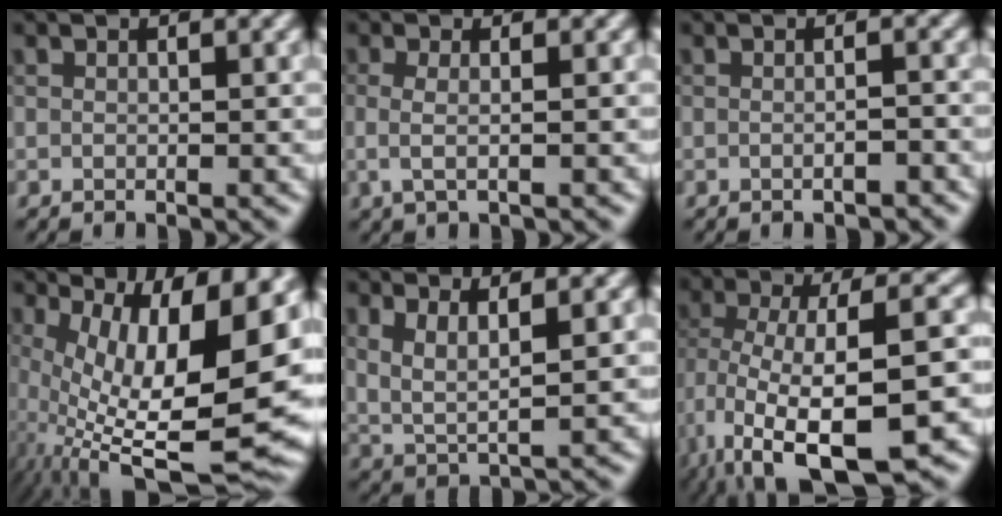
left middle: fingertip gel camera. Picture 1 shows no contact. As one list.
[{"total": 1.9, "force": [-0.1, 0.6, 1.8], "torque": [-0.034, -0.003, -0.006]}, {"total": 1.5, "force": [-0.7, 0.3, 1.3], "torque": [-0.016, 0.001, -0.016]}, {"total": 16.2, "force": [-1.1, 5.5, 15.2], "torque": [-0.256, -0.012, -0.005]}, {"total": 3.5, "force": [1.6, 1.1, 3.0], "torque": [-0.069, -0.011, 0.035]}, {"total": 13.6, "force": [-5.5, 5.3, 11.3], "torque": [-0.204, -0.004, -0.080]}]